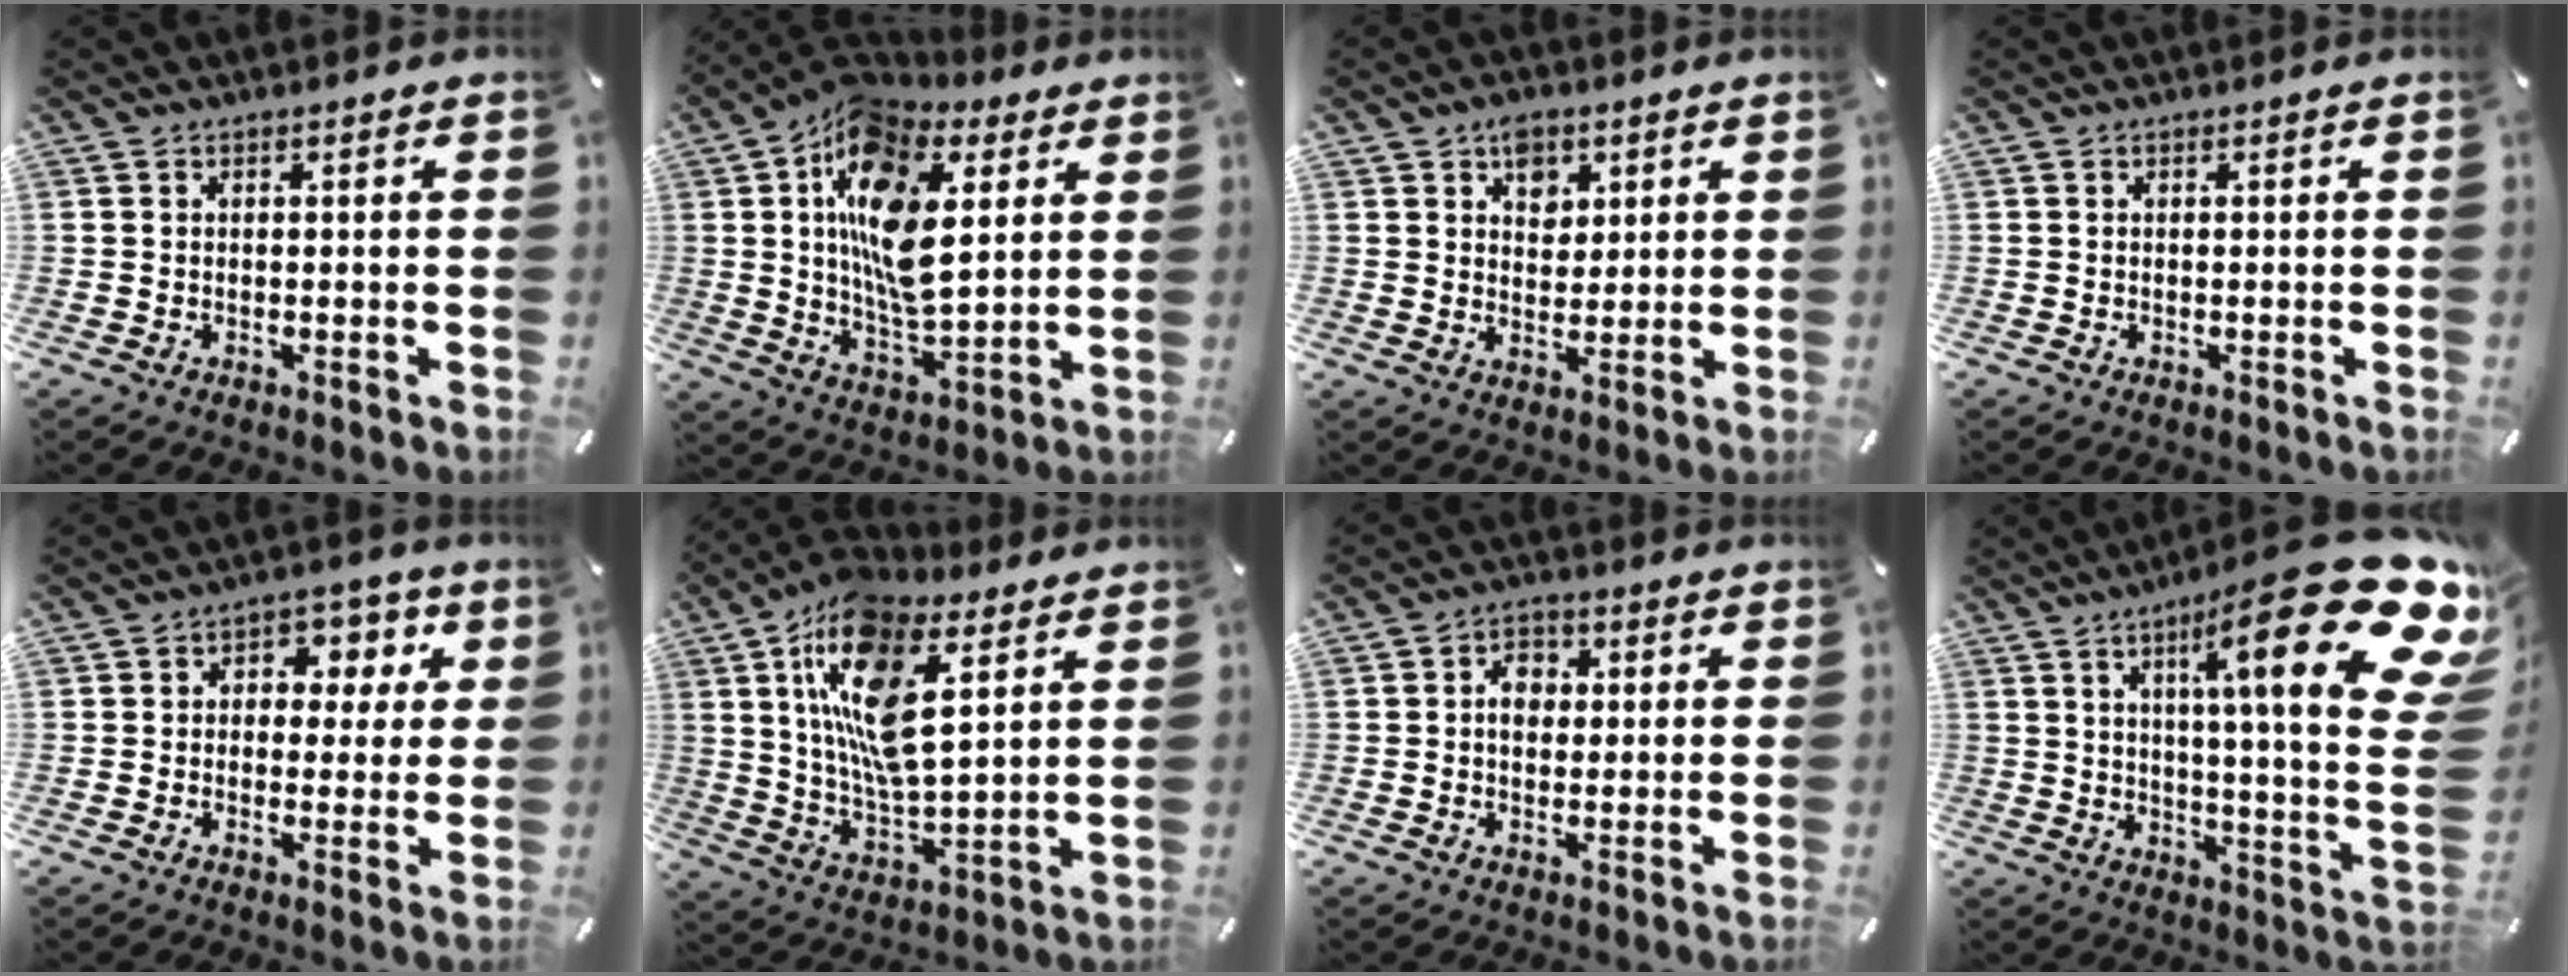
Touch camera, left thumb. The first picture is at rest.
{"total": 19.0, "force": [6.2, 10.7, 14.4], "torque": [-0.277, -0.021, 0.102]}
{"total": 6.0, "force": [3.1, 4.7, 2.1], "torque": [-0.016, -0.009, 0.051]}
{"total": 0.0}
{"total": 6.3, "force": [0.9, 5.3, 3.3], "torque": [-0.037, 0.002, 0.006]}
{"total": 18.7, "force": [8.7, 8.4, 14.4], "torque": [-0.296, -0.029, 0.145]}
{"total": 4.8, "force": [0.4, 3.7, 3.1], "torque": [-0.039, 0.001, -0.001]}
{"total": 29.3, "force": [13.3, 6.2, 25.3], "torque": [-0.365, -0.089, 0.203]}